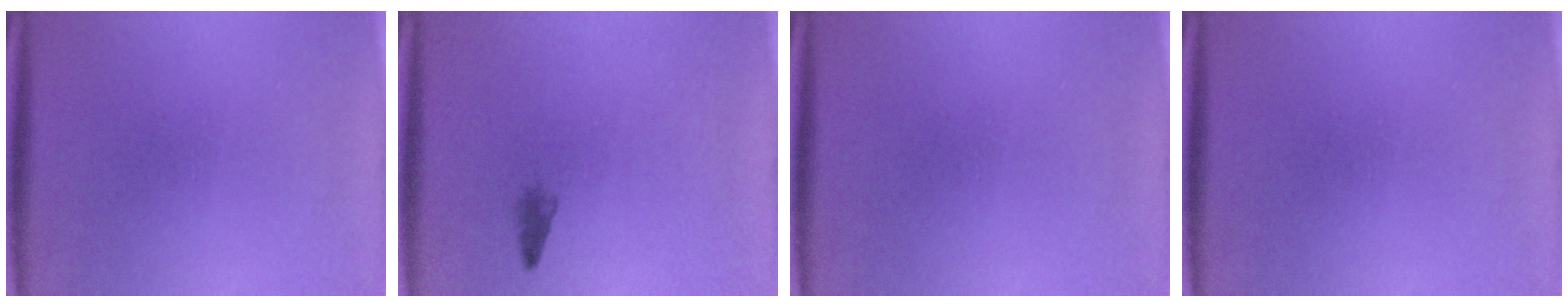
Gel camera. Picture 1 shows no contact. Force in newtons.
{"total": 0.9}
{"total": 0.0}
{"total": 0.0}